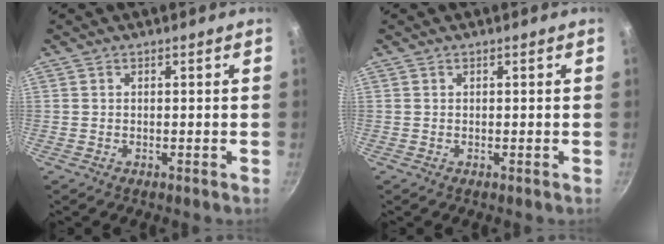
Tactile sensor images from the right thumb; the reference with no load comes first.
{"total": 0.0}